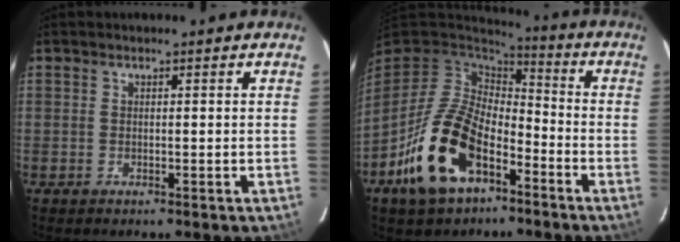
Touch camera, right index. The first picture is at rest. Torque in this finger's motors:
{"motor_torque": [0.83, -0.55, 1.06, 0.21]}